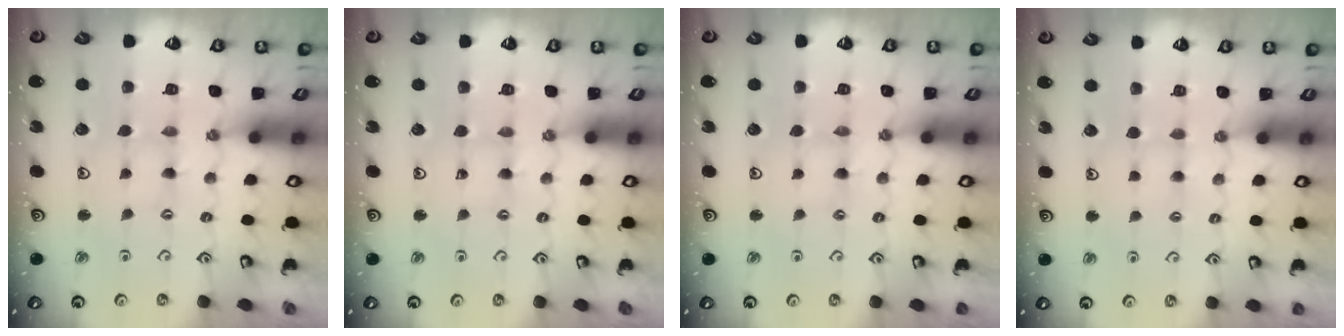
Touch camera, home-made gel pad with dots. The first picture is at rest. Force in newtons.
{"total": 1.4, "press": 1.3, "slide": 0.2}
{"total": 1.9, "press": 1.9, "slide": 0.4}
{"total": 2.2, "press": 2.2, "slide": 0.4}